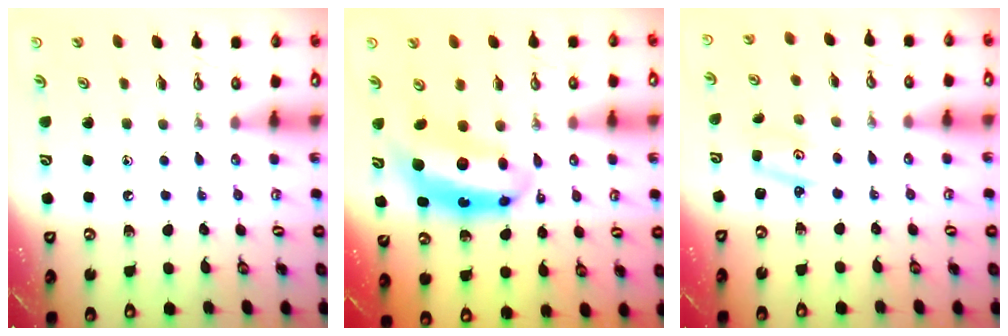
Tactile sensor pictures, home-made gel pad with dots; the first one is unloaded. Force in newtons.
{"total": 8.8, "press": 8.7, "slide": 1.1}
{"total": 2.1, "press": 2.1, "slide": 0.2}